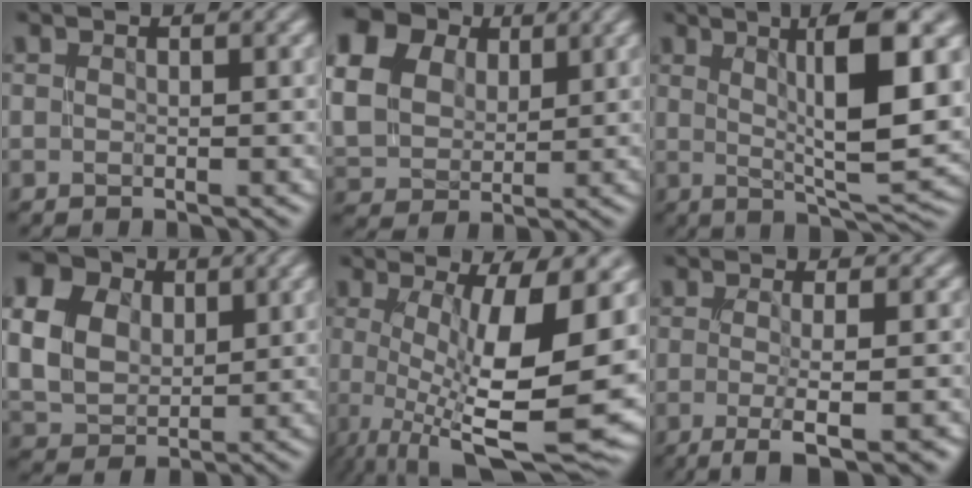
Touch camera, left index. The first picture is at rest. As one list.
[{"total": 15.5, "force": [6.3, 12.5, 6.7], "torque": [-0.193, 0.028, 0.106]}, {"total": 10.1, "force": [2.4, 2.0, 9.6], "torque": [-0.139, 0.001, 0.043]}, {"total": 13.0, "force": [4.2, 10.4, 6.6], "torque": [-0.176, 0.032, 0.080]}, {"total": 12.3, "force": [-0.7, 3.3, 11.8], "torque": [-0.194, -0.013, -0.006]}, {"total": 5.3, "force": [-1.6, 1.2, 4.9], "torque": [-0.067, -0.003, -0.026]}]